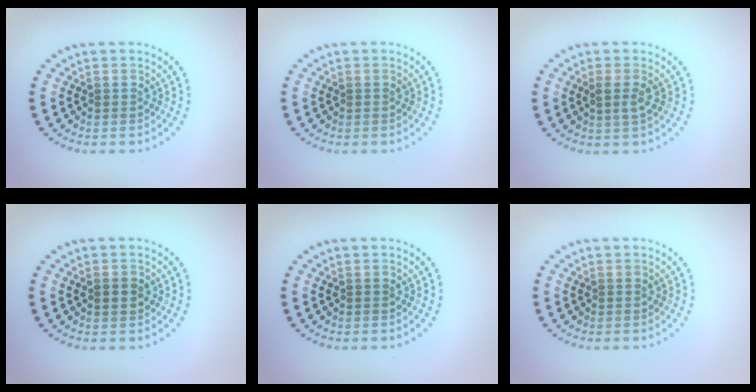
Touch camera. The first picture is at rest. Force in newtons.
{"total": 0.0}
{"total": 1.4, "press": 1.3, "slide": 0.5}
{"total": 1.9, "press": 1.9, "slide": 0.1}
{"total": 0.0}
{"total": 0.0}